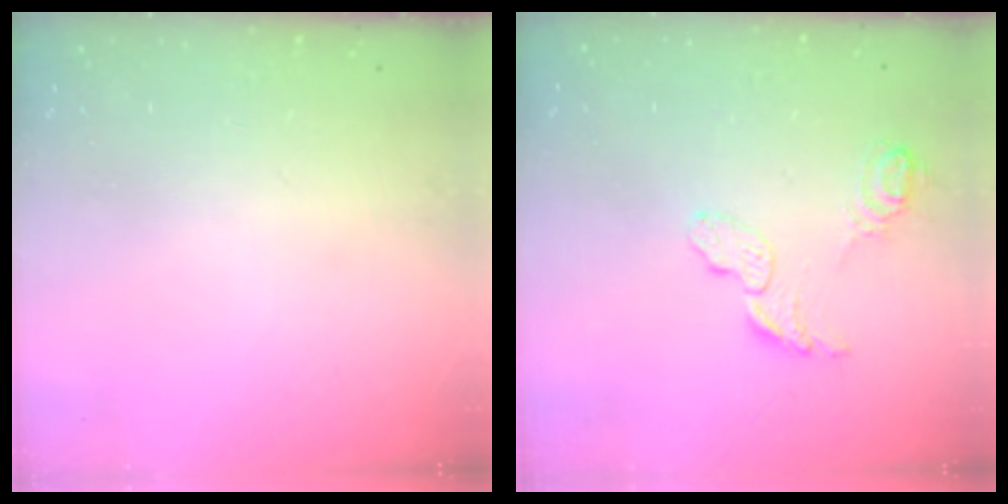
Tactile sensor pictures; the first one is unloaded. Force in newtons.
{"total": 8.8, "press": 8.7, "slide": 0.7}